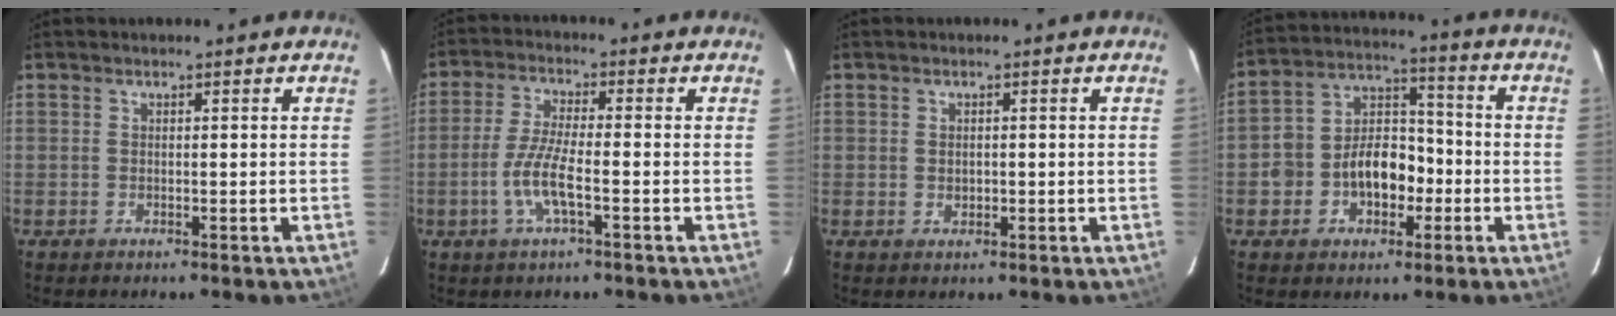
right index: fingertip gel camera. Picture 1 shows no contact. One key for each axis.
{"total": 6.8, "fx": -2.5, "fy": 0.9, "fz": 6.2, "tx": -0.132, "ty": -0.004, "tz": -0.049}
{"total": 1.4, "fx": 0.1, "fy": 1.3, "fz": 0.5, "tx": -0.005, "ty": 0.002, "tz": 0.005}
{"total": 11.0, "fx": -3.4, "fy": 8.3, "fz": 6.3, "tx": -0.124, "ty": 0.038, "tz": -0.052}